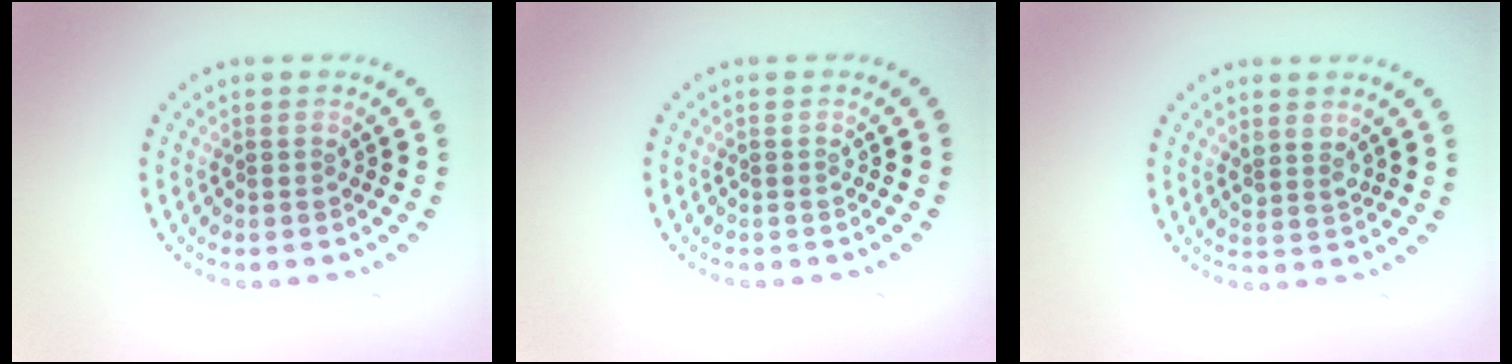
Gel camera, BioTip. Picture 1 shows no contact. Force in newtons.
{"total": 0.0}
{"total": 1.7, "press": 1.5, "slide": 0.8}